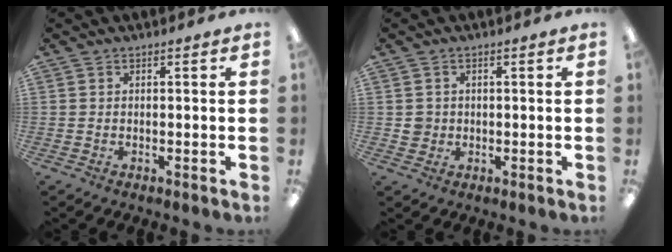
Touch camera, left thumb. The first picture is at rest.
{"total": 2.8, "force": [0.3, 2.8, 0.5], "torque": [-0.006, 0.002, 0.002]}